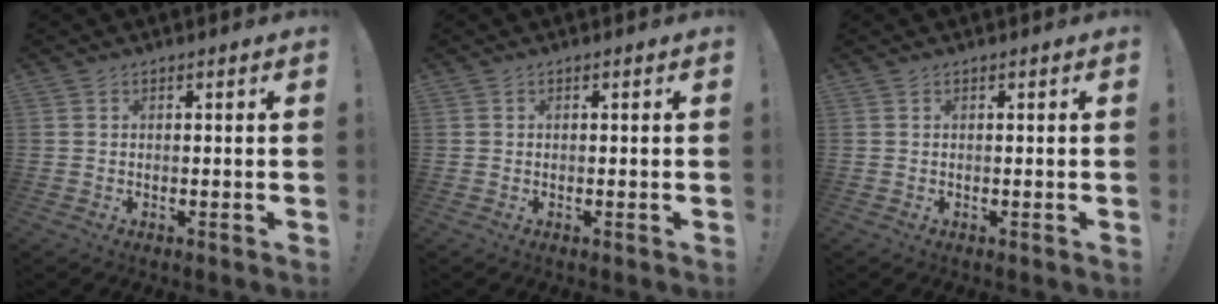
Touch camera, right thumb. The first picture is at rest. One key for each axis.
{"total": 0.0}
{"total": 0.0}